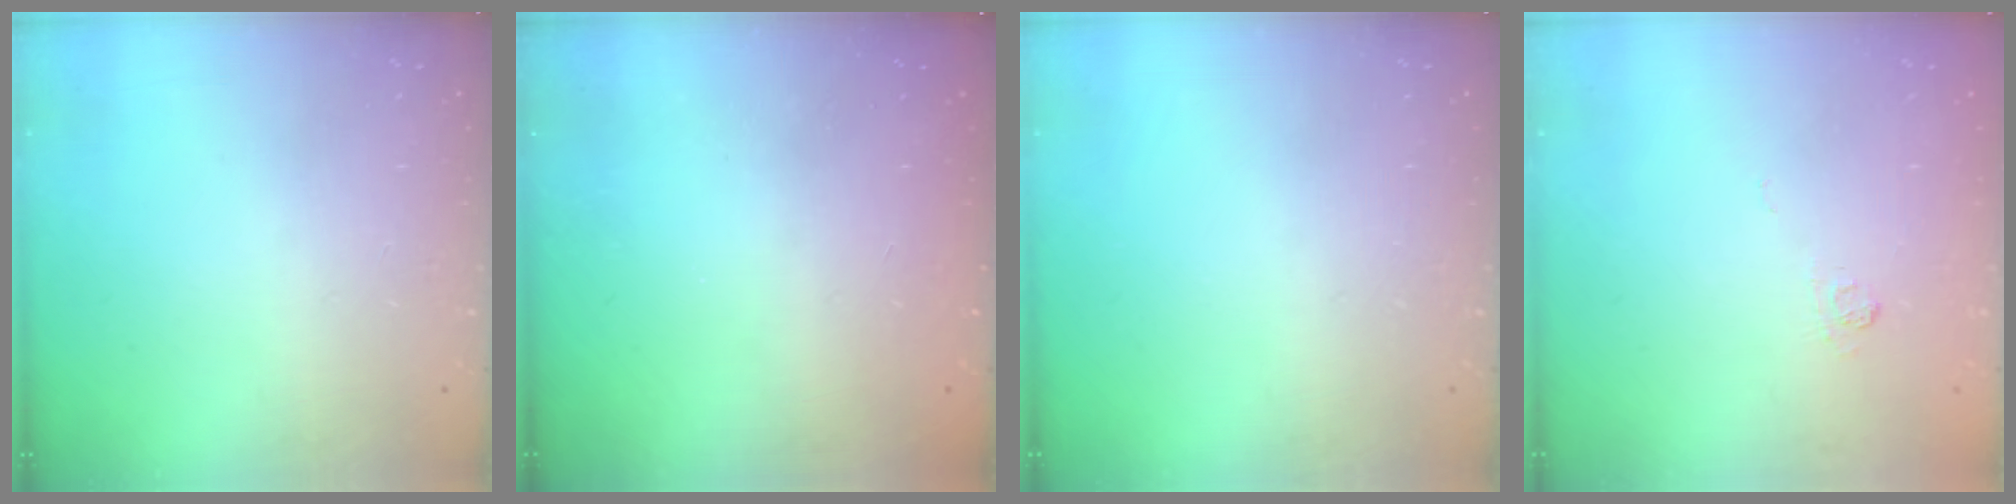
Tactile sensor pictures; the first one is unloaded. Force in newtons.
{"total": 2.3, "press": 2.2, "slide": 0.7}
{"total": 0.0}
{"total": 6.6, "press": 6.5, "slide": 1.3}